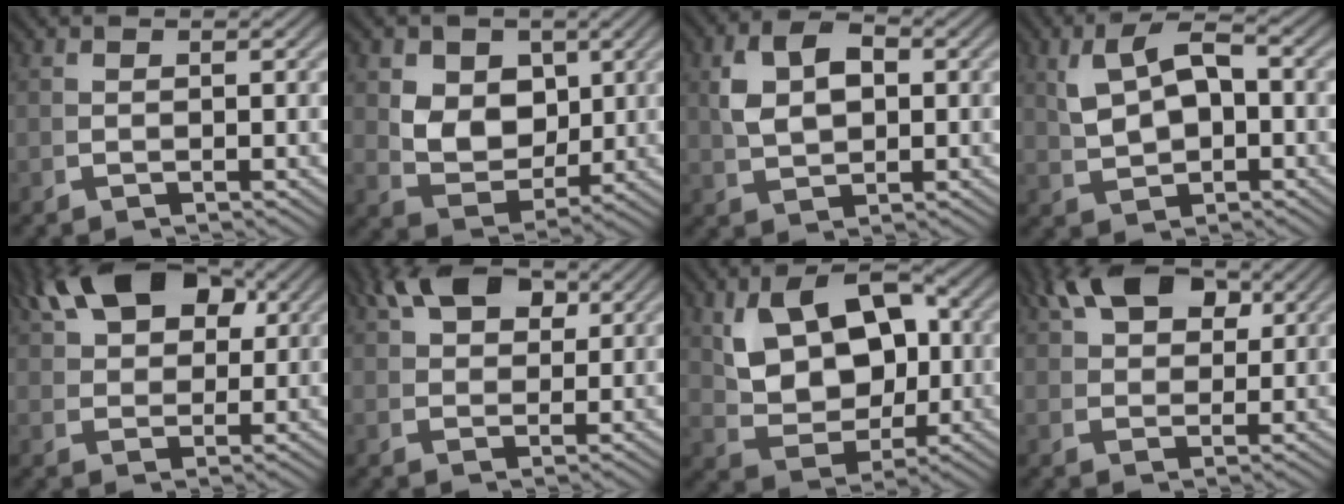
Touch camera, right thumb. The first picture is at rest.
{"total": 7.7, "force": [1.2, 5.5, 5.3], "torque": [-0.111, -0.038, 0.039]}
{"total": 5.0, "force": [1.2, 3.2, 3.7], "torque": [-0.069, -0.006, 0.035]}
{"total": 6.0, "force": [1.1, 3.5, 4.8], "torque": [-0.089, -0.006, 0.036]}
{"total": 8.9, "force": [4.4, 5.0, 5.9], "torque": [-0.088, 0.004, 0.082]}
{"total": 5.6, "force": [3.4, 2.9, 3.4], "torque": [-0.049, 0.000, 0.064]}
{"total": 10.9, "force": [1.5, 7.2, 8.1], "torque": [-0.149, -0.017, 0.037]}
{"total": 6.4, "force": [3.7, 3.3, 4.0], "torque": [-0.058, -0.001, 0.071]}